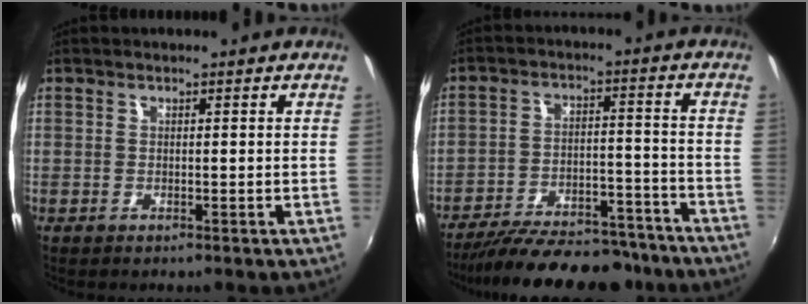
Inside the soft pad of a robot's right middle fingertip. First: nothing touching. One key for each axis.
{"total": 22.4, "fx": -19.4, "fy": 6.6, "fz": 9.1, "tx": -0.175, "ty": -0.006, "tz": -0.263}